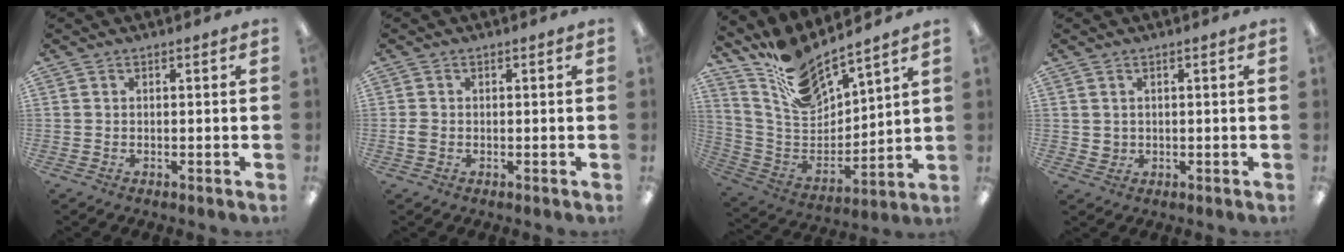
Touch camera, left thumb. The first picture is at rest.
{"total": 1.7, "force": [-0.2, 1.3, 1.1], "torque": [-0.019, 0.003, -0.004]}
{"total": 14.4, "force": [13.2, 3.3, 4.6], "torque": [-0.124, -0.101, 0.240]}
{"total": 1.7, "force": [0.9, 1.4, 0.4], "torque": [-0.010, 0.002, 0.017]}